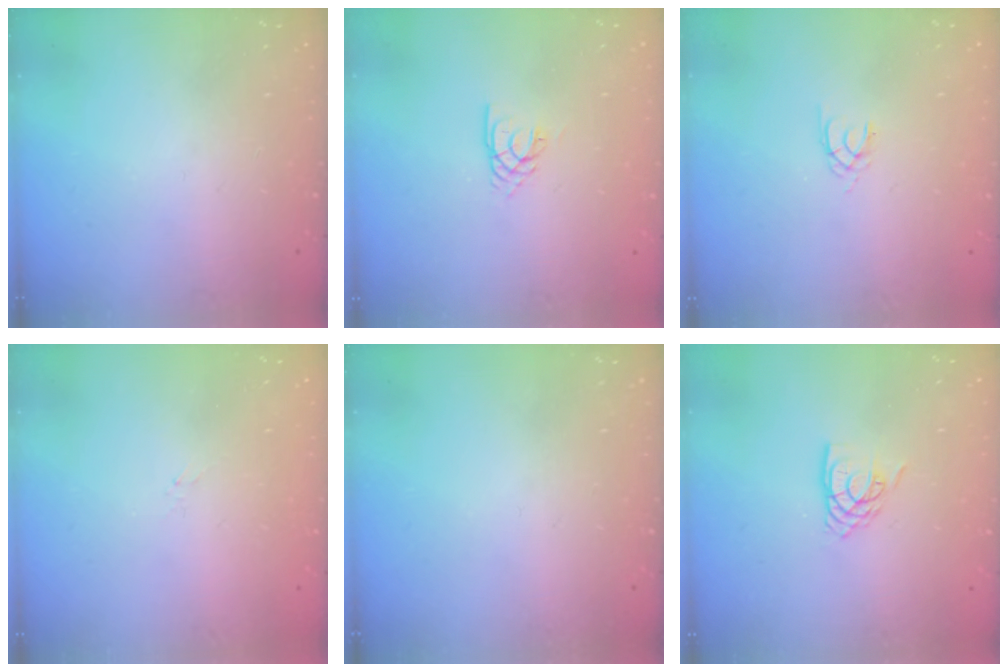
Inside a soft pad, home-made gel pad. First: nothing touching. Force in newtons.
{"total": 2.1, "press": 2.1, "slide": 0.2}
{"total": 1.3, "press": 1.2, "slide": 0.3}
{"total": 1.5, "press": 1.4, "slide": 0.3}
{"total": 0.0}
{"total": 7.4, "press": 7.3, "slide": 0.5}